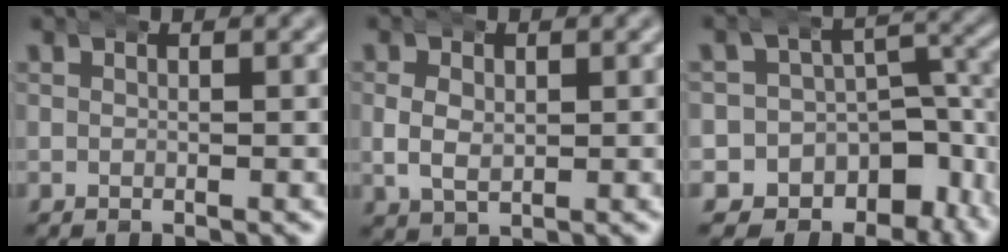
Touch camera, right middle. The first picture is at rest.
{"total": 2.7, "force": [0.0, 2.2, 1.6], "torque": [-0.040, -0.009, 0.009]}
{"total": 16.2, "force": [-7.2, 13.4, 5.6], "torque": [-0.123, -0.061, -0.118]}